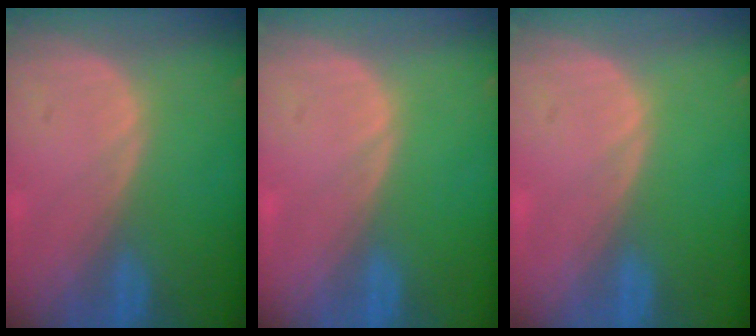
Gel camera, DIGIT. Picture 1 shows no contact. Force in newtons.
{"total": 0.0}
{"total": 0.0}